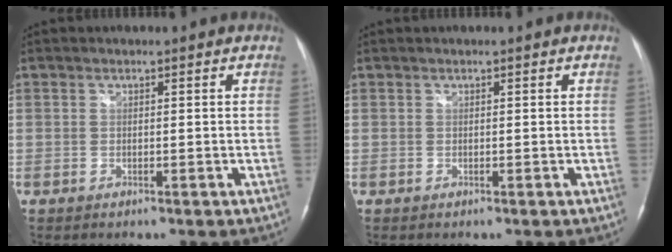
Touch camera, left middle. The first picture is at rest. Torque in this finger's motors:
{"motor_torque": [0.26, 0.07, -0.03, 0.00]}